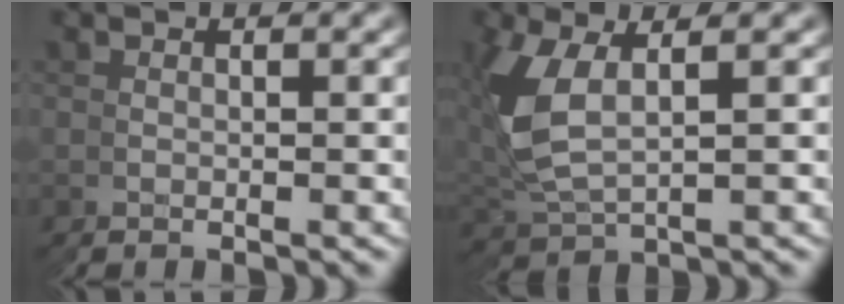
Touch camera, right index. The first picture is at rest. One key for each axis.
{"total": 5.7, "fx": 1.2, "fy": 4.7, "fz": 3.2, "tx": -0.121, "ty": -0.022, "tz": 0.039}